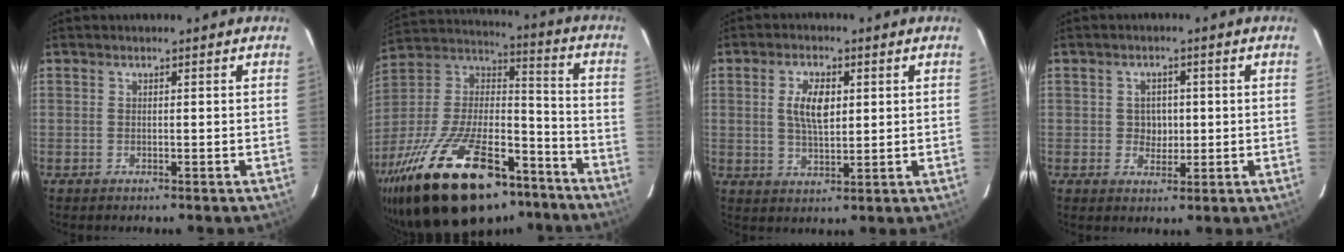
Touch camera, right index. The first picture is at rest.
{"total": 34.3, "force": [-22.9, 14.2, 21.2], "torque": [-0.412, -0.013, -0.352]}
{"total": 6.4, "force": [1.4, 3.0, 5.4], "torque": [-0.099, 0.004, 0.029]}
{"total": 3.5, "force": [0.0, 3.2, 1.4], "torque": [-0.023, 0.009, 0.002]}